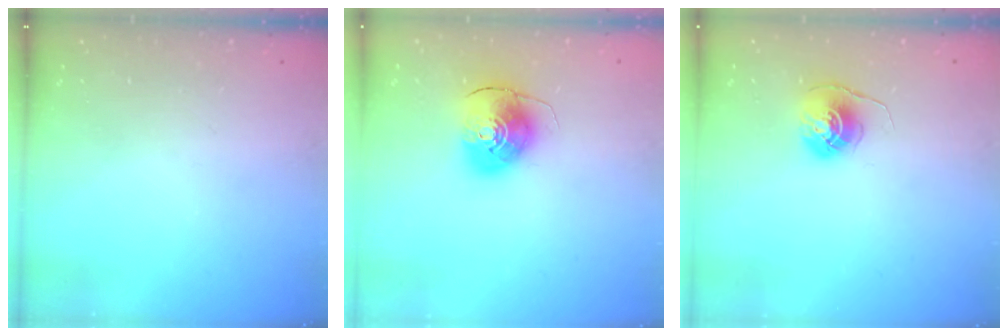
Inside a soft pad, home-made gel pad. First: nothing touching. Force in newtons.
{"total": 9.3, "press": 9.3, "slide": 1.1}
{"total": 6.0, "press": 6.0, "slide": 0.4}